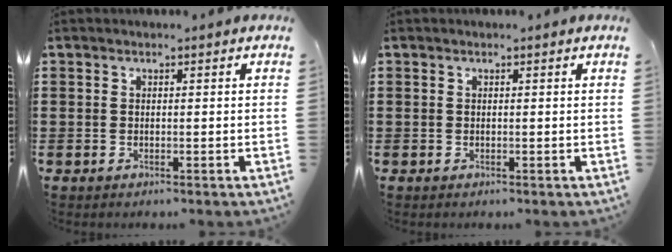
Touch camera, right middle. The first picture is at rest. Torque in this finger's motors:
{"motor_torque": [-0.02, -0.10, -0.01, 0.01]}